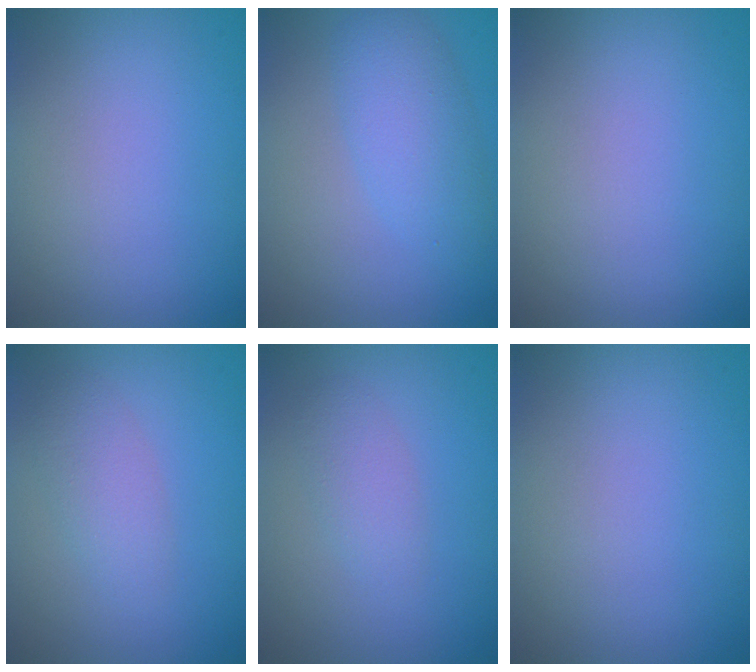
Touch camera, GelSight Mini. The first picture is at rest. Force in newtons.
{"total": 3.8, "press": 3.8, "slide": 0.1}
{"total": 0.0}
{"total": 2.4, "press": 2.4, "slide": 0.0}
{"total": 1.9, "press": 1.9, "slide": 0.1}
{"total": 0.0}